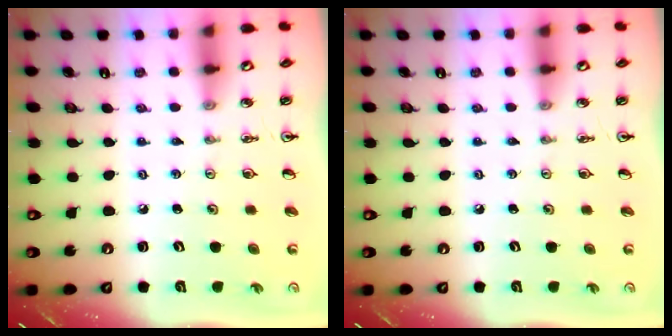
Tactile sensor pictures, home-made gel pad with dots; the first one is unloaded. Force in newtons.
{"total": 0.0}